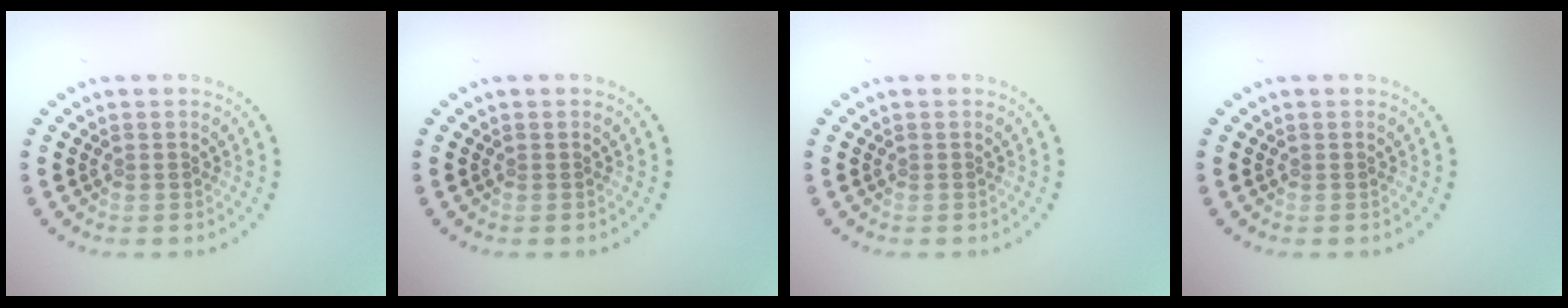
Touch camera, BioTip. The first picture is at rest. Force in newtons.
{"total": 0.0}
{"total": 0.0}
{"total": 0.0}